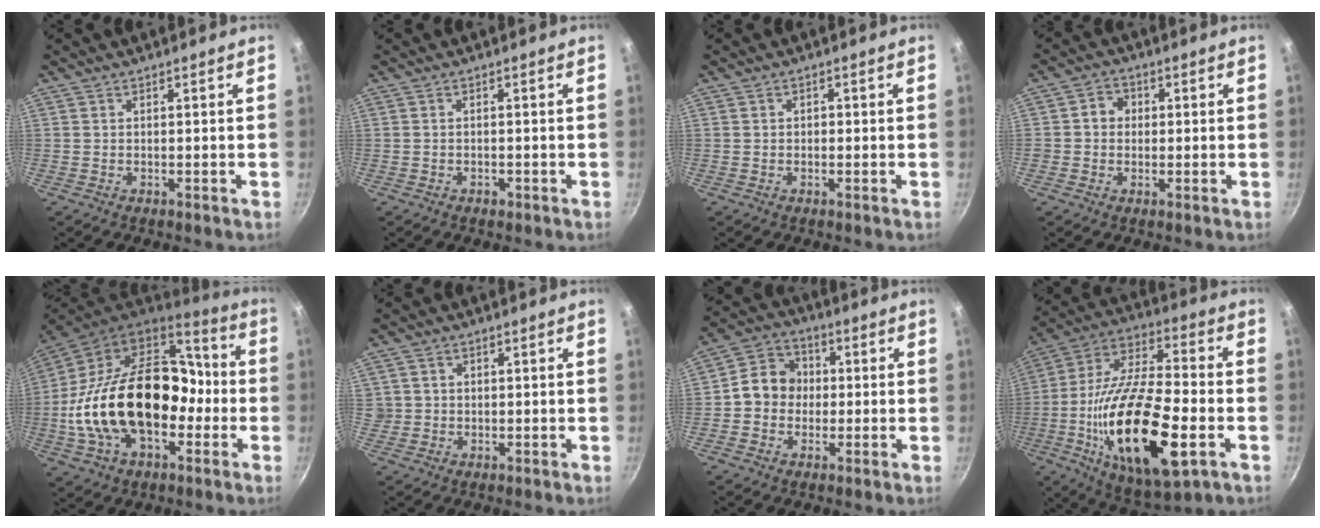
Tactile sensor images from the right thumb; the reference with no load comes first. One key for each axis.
{"total": 1.0, "fx": -0.5, "fy": 0.6, "fz": 0.5, "tx": -0.009, "ty": 0.004, "tz": -0.006}
{"total": 0.8, "fx": -0.2, "fy": 0.7, "fz": 0.3, "tx": -0.003, "ty": 0.003, "tz": -0.005}
{"total": 3.9, "fx": 0.1, "fy": 3.6, "fz": 1.5, "tx": 0.002, "ty": 0.009, "tz": -0.005}
{"total": 29.6, "fx": -3.9, "fy": 18.9, "fz": 22.4, "tx": -0.374, "ty": 0.060, "tz": -0.064}
{"total": 2.5, "fx": 0.3, "fy": 2.5, "fz": 0.6, "tx": 0.004, "ty": 0.012, "tz": 0.007}
{"total": 9.0, "fx": -0.2, "fy": 8.0, "fz": 4.1, "tx": -0.035, "ty": 0.022, "tz": -0.024}
{"total": 26.6, "fx": -6.9, "fy": 10.3, "fz": 23.6, "tx": -0.427, "ty": 0.017, "tz": -0.122}